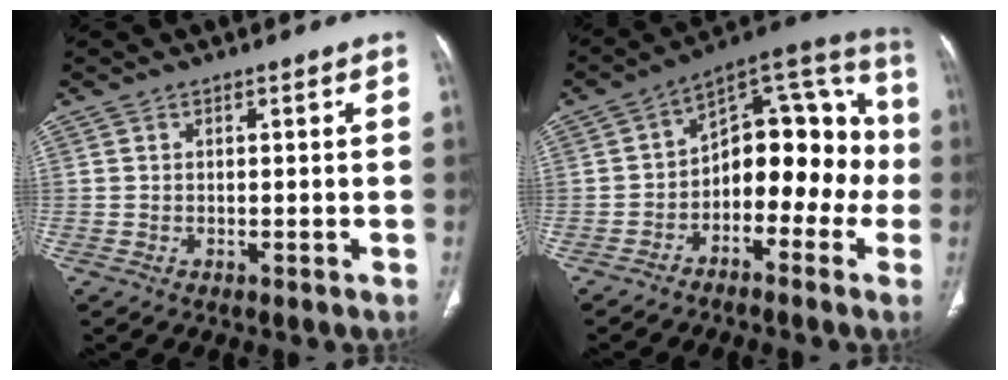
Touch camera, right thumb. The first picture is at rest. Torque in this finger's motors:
{"motor_torque": [0.45, 0.46, -0.10, -0.19, 0.23]}